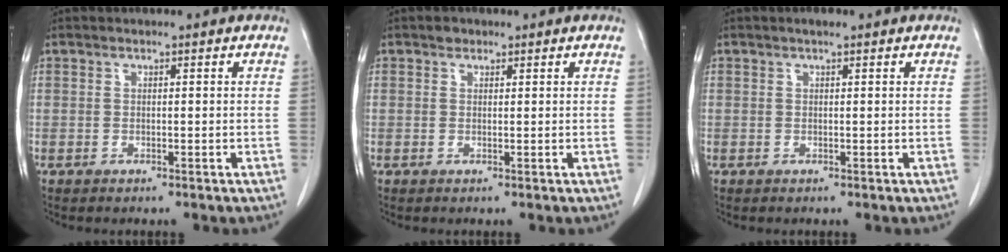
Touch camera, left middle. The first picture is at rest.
{"total": 1.0, "force": [0.7, 0.6, 0.2], "torque": [-0.002, 0.001, 0.010]}
{"total": 0.9, "force": [0.7, 0.1, 0.6], "torque": [-0.012, 0.002, 0.012]}